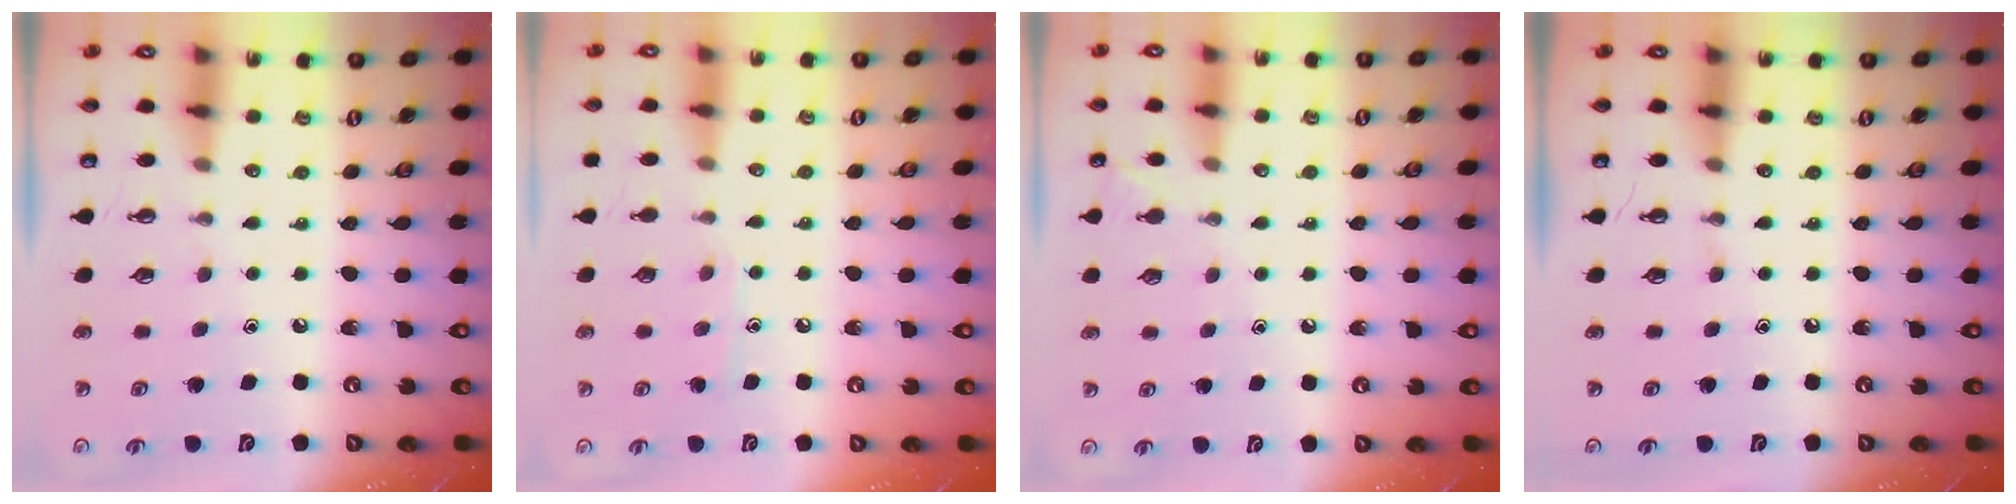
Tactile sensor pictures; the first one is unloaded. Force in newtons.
{"total": 5.7, "press": 5.7, "slide": 0.7}
{"total": 2.9, "press": 2.9, "slide": 0.3}
{"total": 0.0}